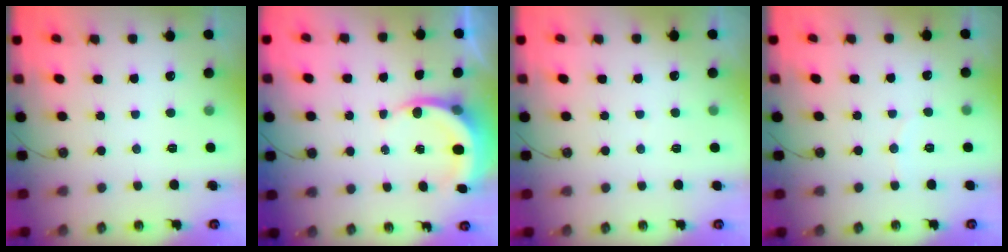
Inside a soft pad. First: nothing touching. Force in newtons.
{"total": 4.7, "press": 4.6, "slide": 0.6}
{"total": 3.1, "press": 3.1, "slide": 0.4}
{"total": 2.4, "press": 2.4, "slide": 0.2}